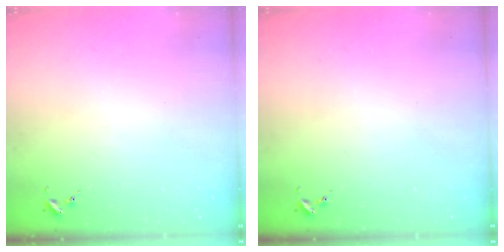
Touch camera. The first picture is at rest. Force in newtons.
{"total": 0.0}